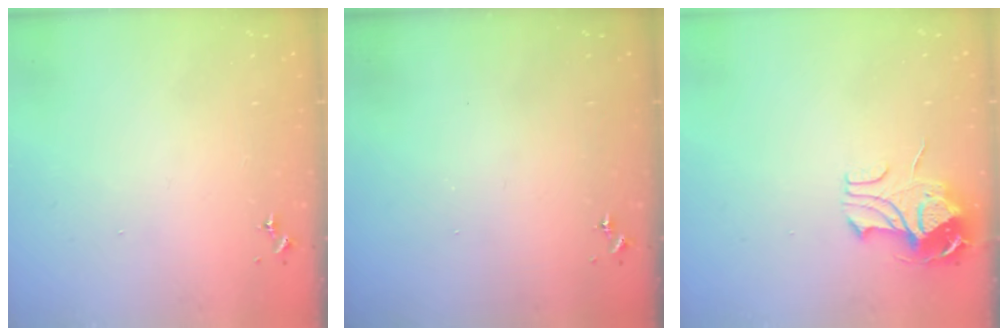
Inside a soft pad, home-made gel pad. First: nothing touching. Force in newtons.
{"total": 0.0}
{"total": 10.0, "press": 9.9, "slide": 0.6}